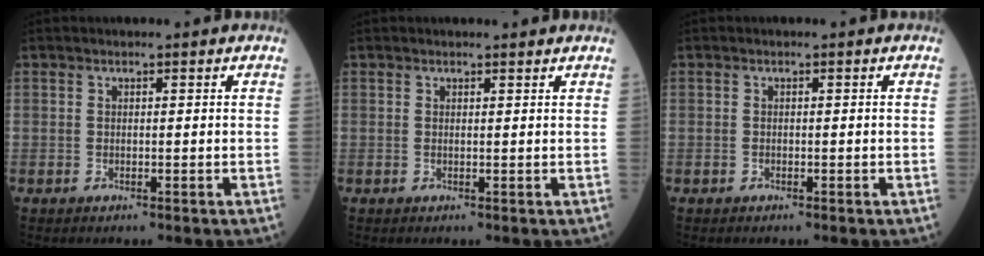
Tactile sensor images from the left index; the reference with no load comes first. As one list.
[{"total": 1.2, "force": [1.2, 0.1, 0.2], "torque": [-0.013, 0.001, 0.013]}, {"total": 0.0}]